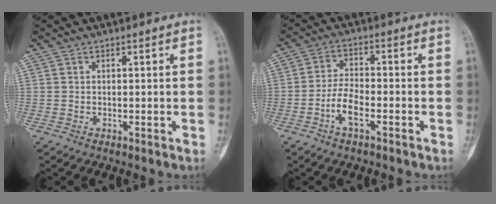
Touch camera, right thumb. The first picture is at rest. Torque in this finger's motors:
{"motor_torque": [-0.12, 0.37, 0.41, 0.26, 0.05]}